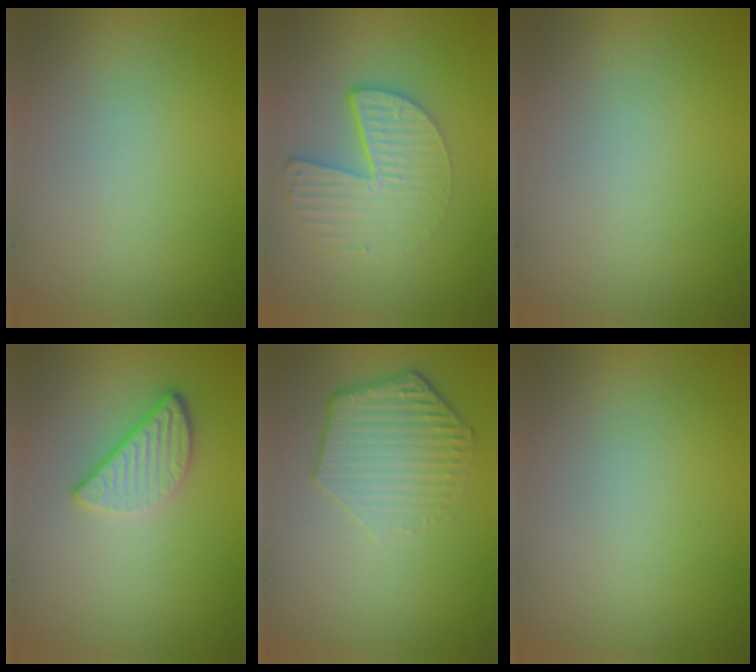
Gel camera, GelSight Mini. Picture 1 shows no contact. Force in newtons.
{"total": 4.5, "press": 3.1, "slide": 3.3}
{"total": 0.0}
{"total": 3.3, "press": 2.7, "slide": 1.8}
{"total": 4.3, "press": 3.5, "slide": 2.6}
{"total": 0.0}